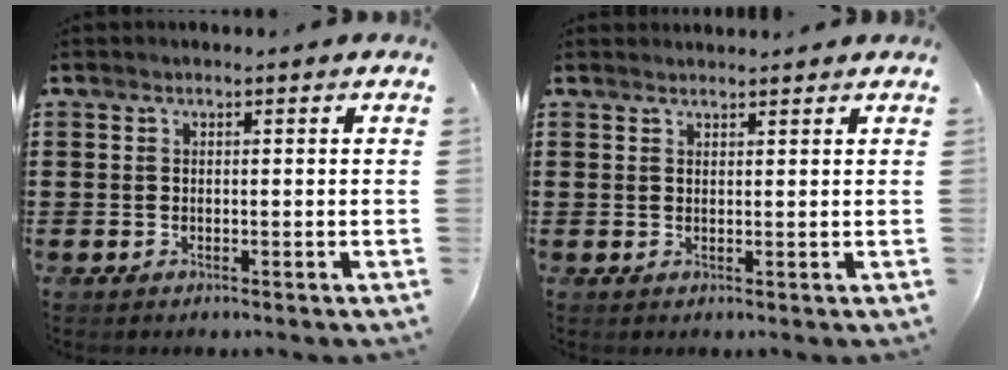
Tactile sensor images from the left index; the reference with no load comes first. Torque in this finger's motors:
{"motor_torque": [0.00, 0.18, -0.07, 0.01]}